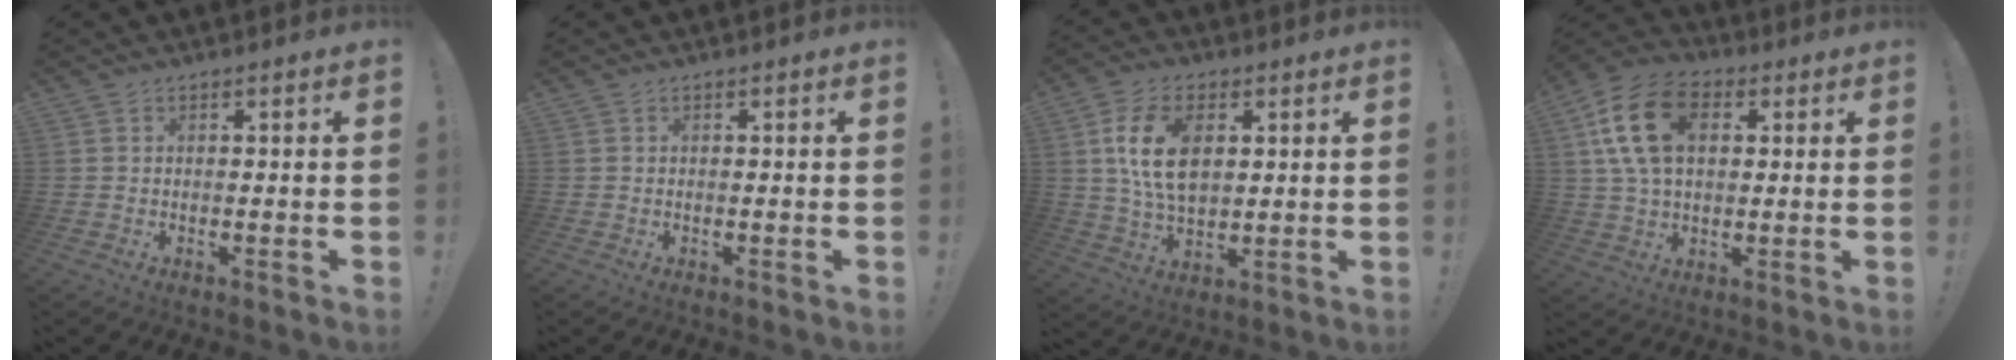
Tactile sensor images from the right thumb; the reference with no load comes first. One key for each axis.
{"total": 0.0}
{"total": 14.1, "fx": 3.5, "fy": 8.7, "fz": 10.5, "tx": -0.186, "ty": 0.002, "tz": 0.064}
{"total": 17.2, "fx": 4.9, "fy": 11.2, "fz": 12.0, "tx": -0.230, "ty": 0.003, "tz": 0.090}